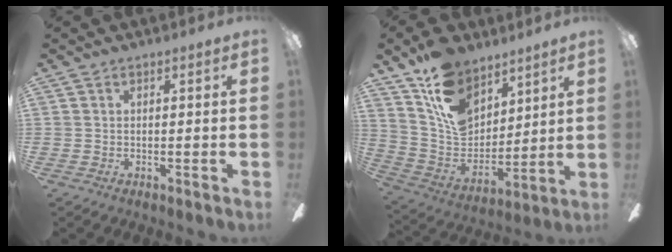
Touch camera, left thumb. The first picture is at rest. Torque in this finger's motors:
{"motor_torque": [0.39, 0.46, 1.28, -1.49, 0.12]}